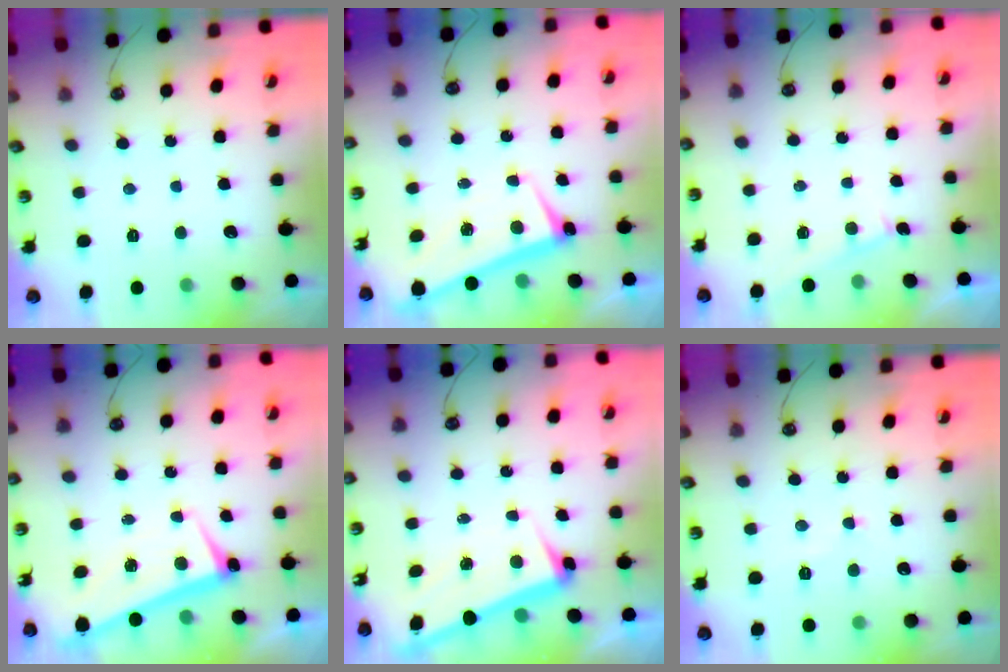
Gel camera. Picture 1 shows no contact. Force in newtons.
{"total": 1.0, "press": 0.8, "slide": 0.5}
{"total": 2.9, "press": 2.9, "slide": 0.1}
{"total": 1.3, "press": 1.1, "slide": 0.8}
{"total": 3.1, "press": 3.0, "slide": 0.8}
{"total": 0.5, "press": 0.2, "slide": 0.5}